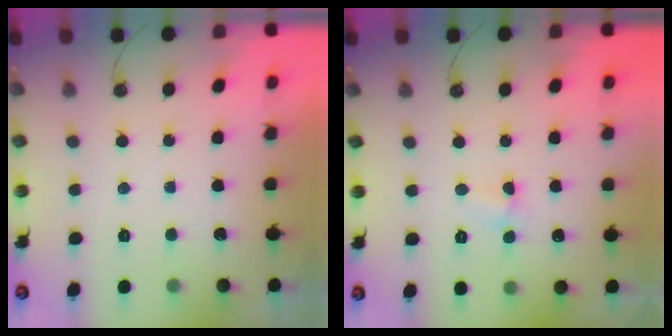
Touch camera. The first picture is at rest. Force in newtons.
{"total": 3.9, "press": 3.8, "slide": 0.6}